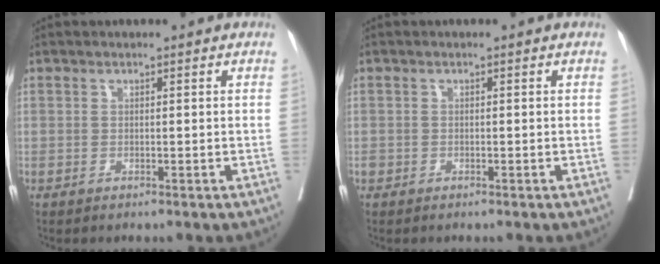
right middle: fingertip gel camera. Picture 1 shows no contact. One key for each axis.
{"total": 0.6, "fx": -0.3, "fy": 0.5, "fz": 0.1, "tx": -0.002, "ty": 0.003, "tz": -0.006}